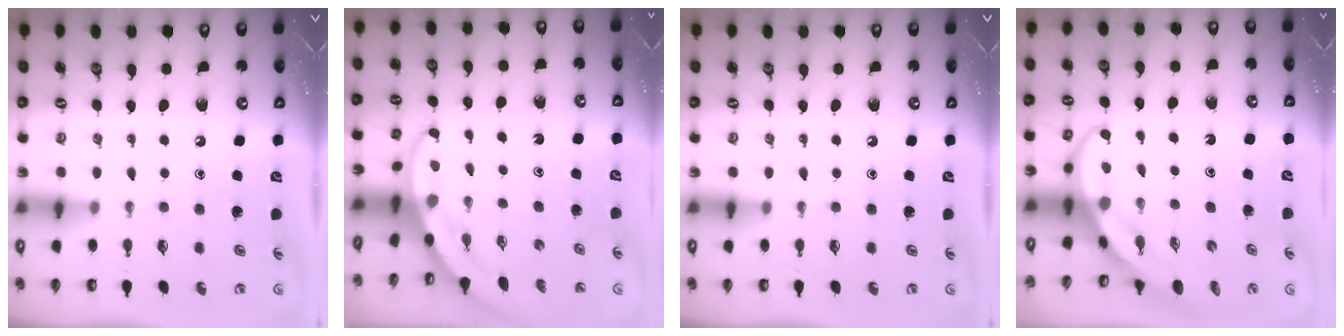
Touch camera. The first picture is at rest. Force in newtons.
{"total": 3.4, "press": 3.4, "slide": 0.1}
{"total": 0.0}
{"total": 3.9, "press": 3.9, "slide": 0.4}